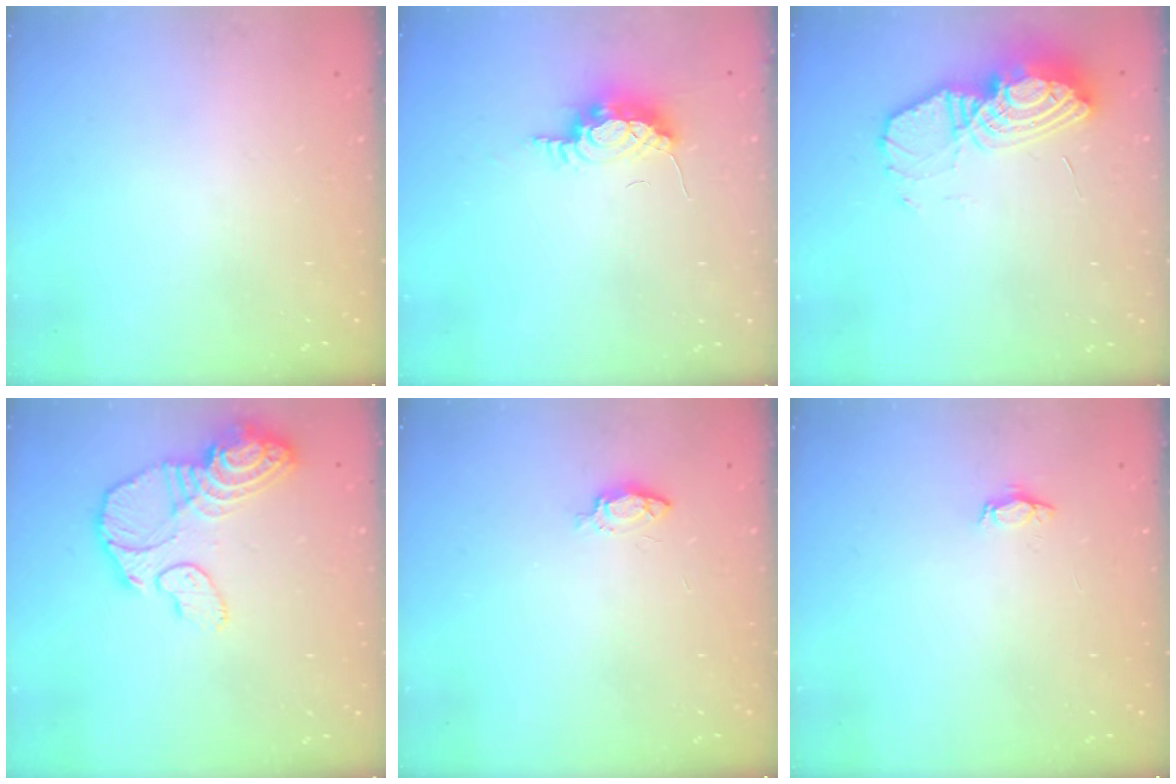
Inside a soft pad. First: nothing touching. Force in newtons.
{"total": 8.1, "press": 7.9, "slide": 1.8}
{"total": 13.9, "press": 13.9, "slide": 1.3}
{"total": 16.0, "press": 15.9, "slide": 1.4}
{"total": 3.8, "press": 3.7, "slide": 0.6}
{"total": 3.2, "press": 3.1, "slide": 0.4}